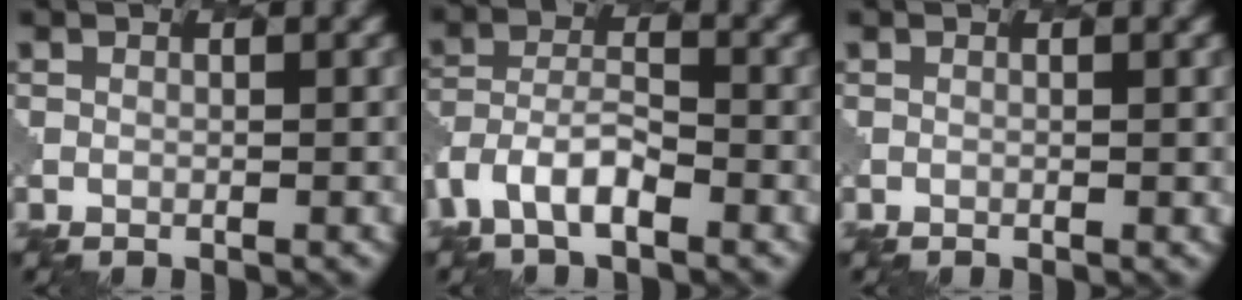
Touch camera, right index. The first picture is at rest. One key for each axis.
{"total": 4.7, "fx": -2.8, "fy": 2.4, "fz": 2.9, "tx": -0.059, "ty": -0.004, "tz": -0.062}
{"total": 0.0}